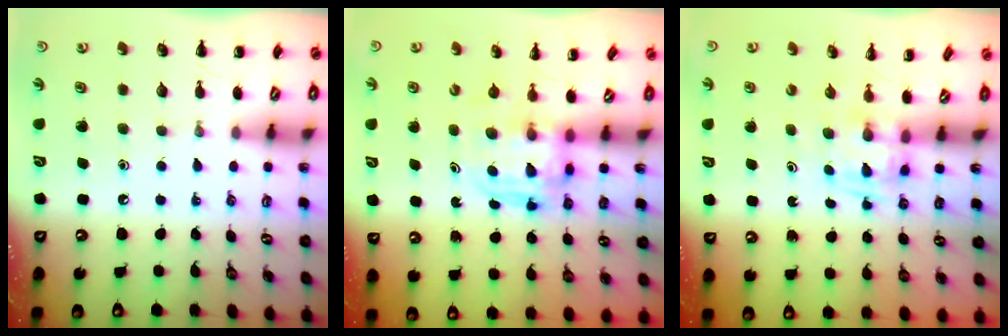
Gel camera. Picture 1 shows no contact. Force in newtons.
{"total": 3.6, "press": 3.6, "slide": 0.2}
{"total": 1.2, "press": 1.0, "slide": 0.7}